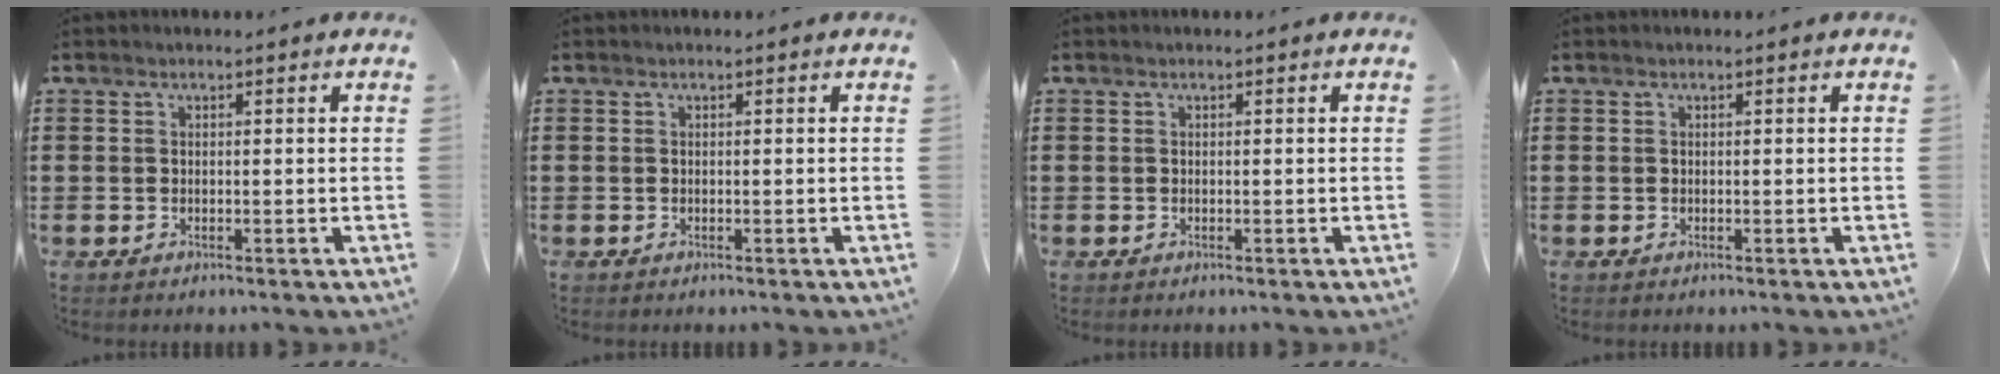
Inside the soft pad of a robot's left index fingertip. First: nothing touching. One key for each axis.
{"total": 0.0}
{"total": 0.0}
{"total": 0.0}